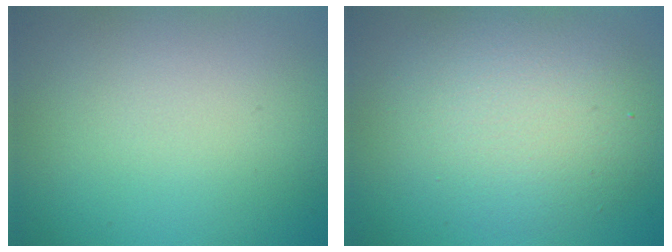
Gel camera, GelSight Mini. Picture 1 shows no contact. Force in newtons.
{"total": 5.9, "press": 5.9, "slide": 0.2}